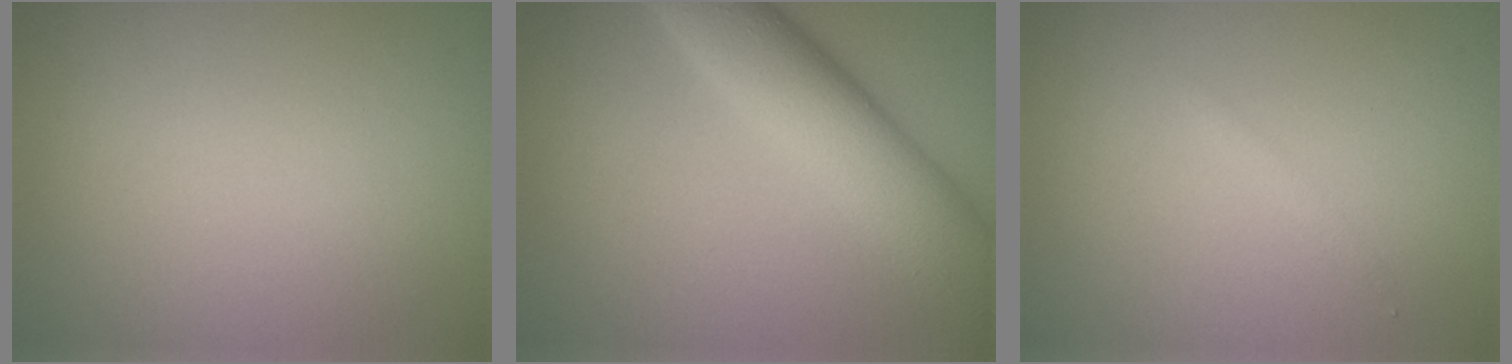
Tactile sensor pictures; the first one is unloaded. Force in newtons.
{"total": 8.5, "press": 8.5, "slide": 0.4}
{"total": 0.7, "press": 0.7, "slide": 0.1}